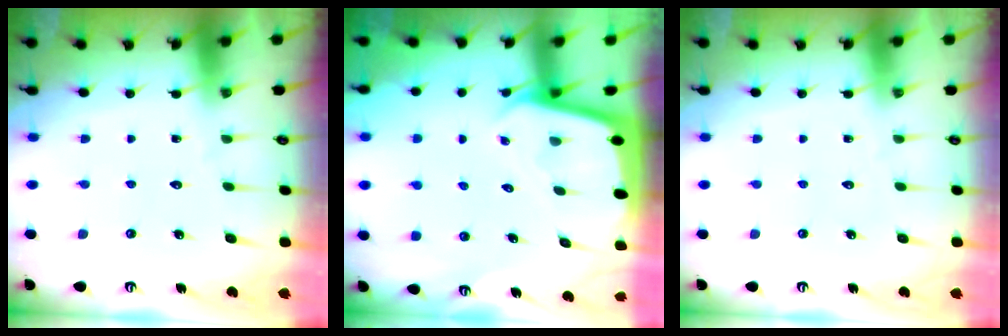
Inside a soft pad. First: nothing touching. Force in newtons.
{"total": 2.3, "press": 2.3, "slide": 0.1}
{"total": 0.0}